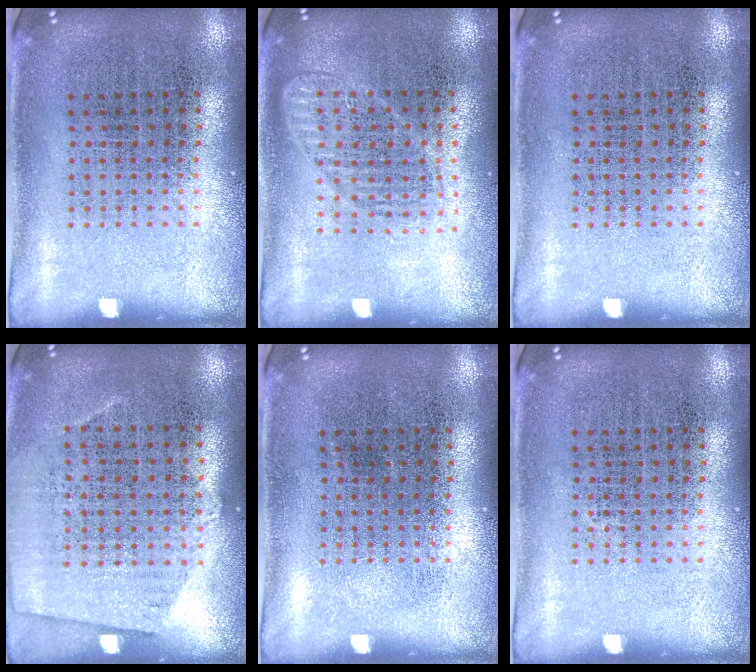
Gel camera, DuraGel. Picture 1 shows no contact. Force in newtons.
{"total": 1.5, "press": 1.3, "slide": 0.7}
{"total": 0.0}
{"total": 0.7, "press": 0.4, "slide": 0.5}
{"total": 0.0}
{"total": 0.0}